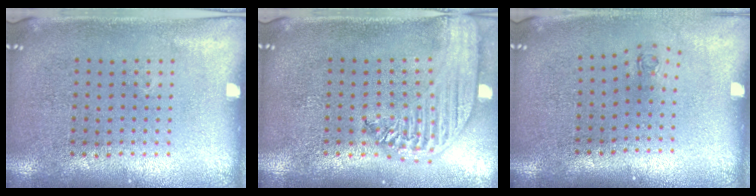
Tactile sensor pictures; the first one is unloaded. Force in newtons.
{"total": 2.8, "press": 2.2, "slide": 1.6}
{"total": 0.7, "press": 0.3, "slide": 0.6}